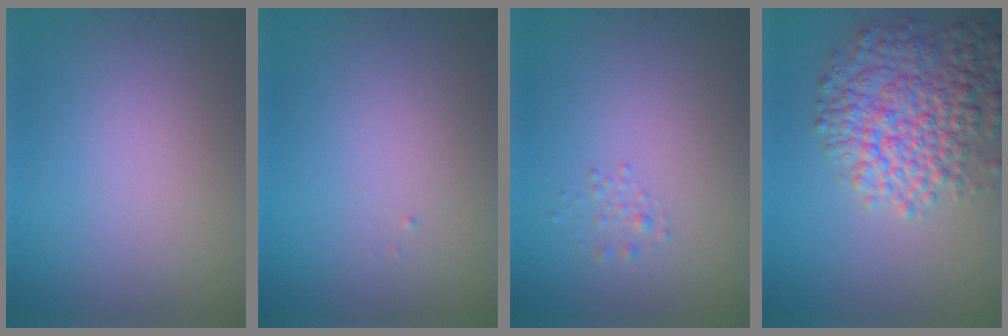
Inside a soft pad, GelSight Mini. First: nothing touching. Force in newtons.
{"total": 0.0}
{"total": 0.9, "press": 0.9, "slide": 0.1}
{"total": 7.3, "press": 7.3, "slide": 0.3}